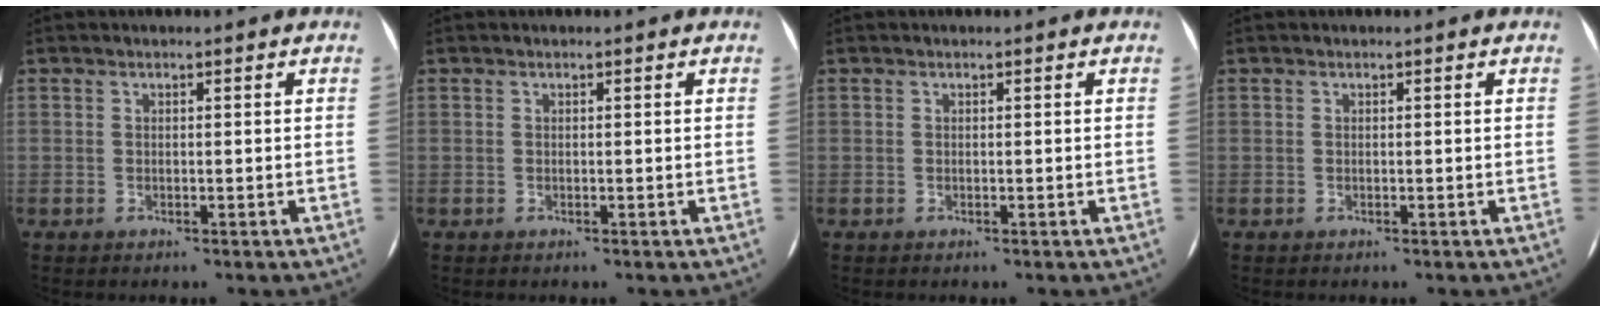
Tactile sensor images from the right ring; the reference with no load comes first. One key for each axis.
{"total": 0.0}
{"total": 0.0}
{"total": 0.0}